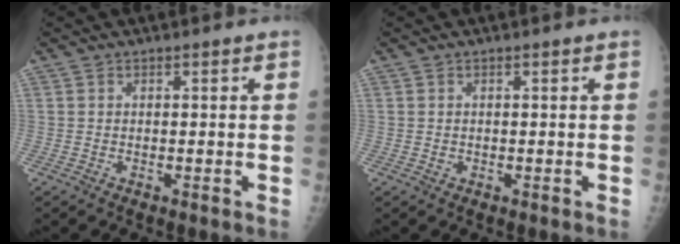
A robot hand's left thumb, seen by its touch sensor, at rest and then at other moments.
{"total": 0.8, "force": [0.0, 0.7, 0.3], "torque": [-0.002, 0.000, 0.003]}